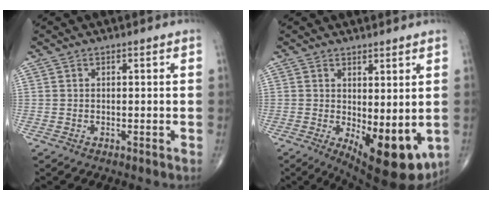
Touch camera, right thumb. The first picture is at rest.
{"total": 12.2, "force": [-2.0, 5.0, 10.9], "torque": [-0.141, -0.028, -0.011]}